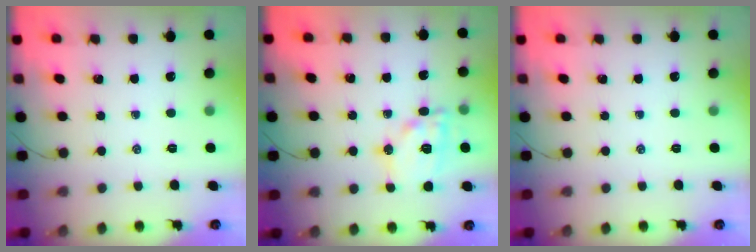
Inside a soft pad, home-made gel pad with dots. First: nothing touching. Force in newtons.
{"total": 13.6, "press": 13.5, "slide": 1.4}
{"total": 0.0}